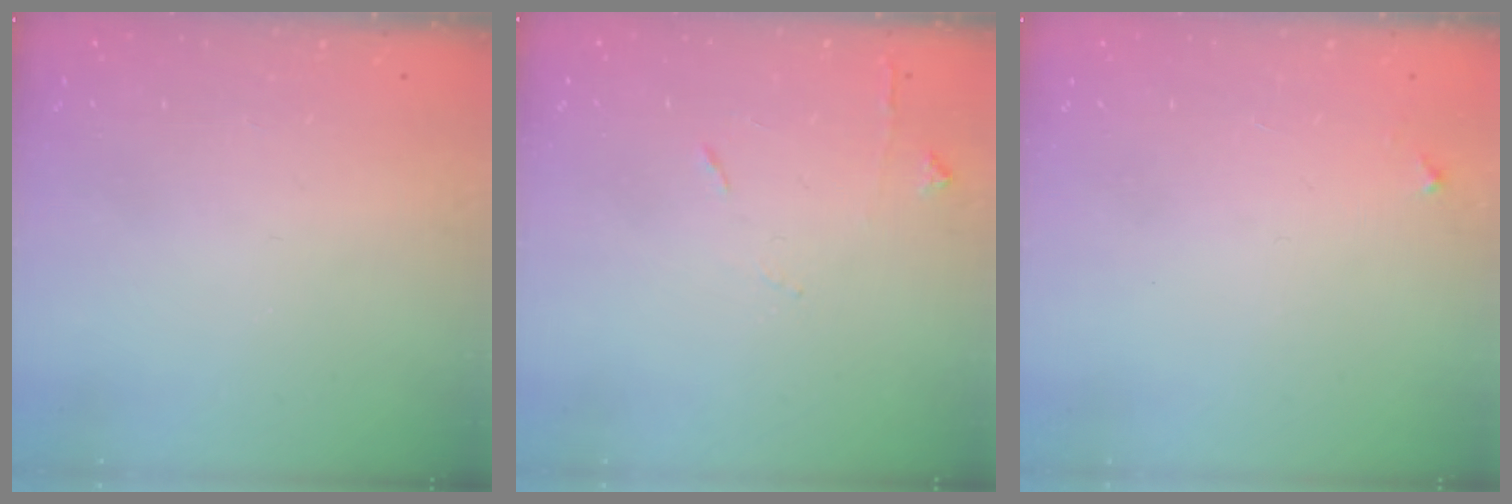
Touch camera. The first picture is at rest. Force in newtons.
{"total": 6.2, "press": 6.1, "slide": 0.8}
{"total": 3.5, "press": 3.5, "slide": 0.3}